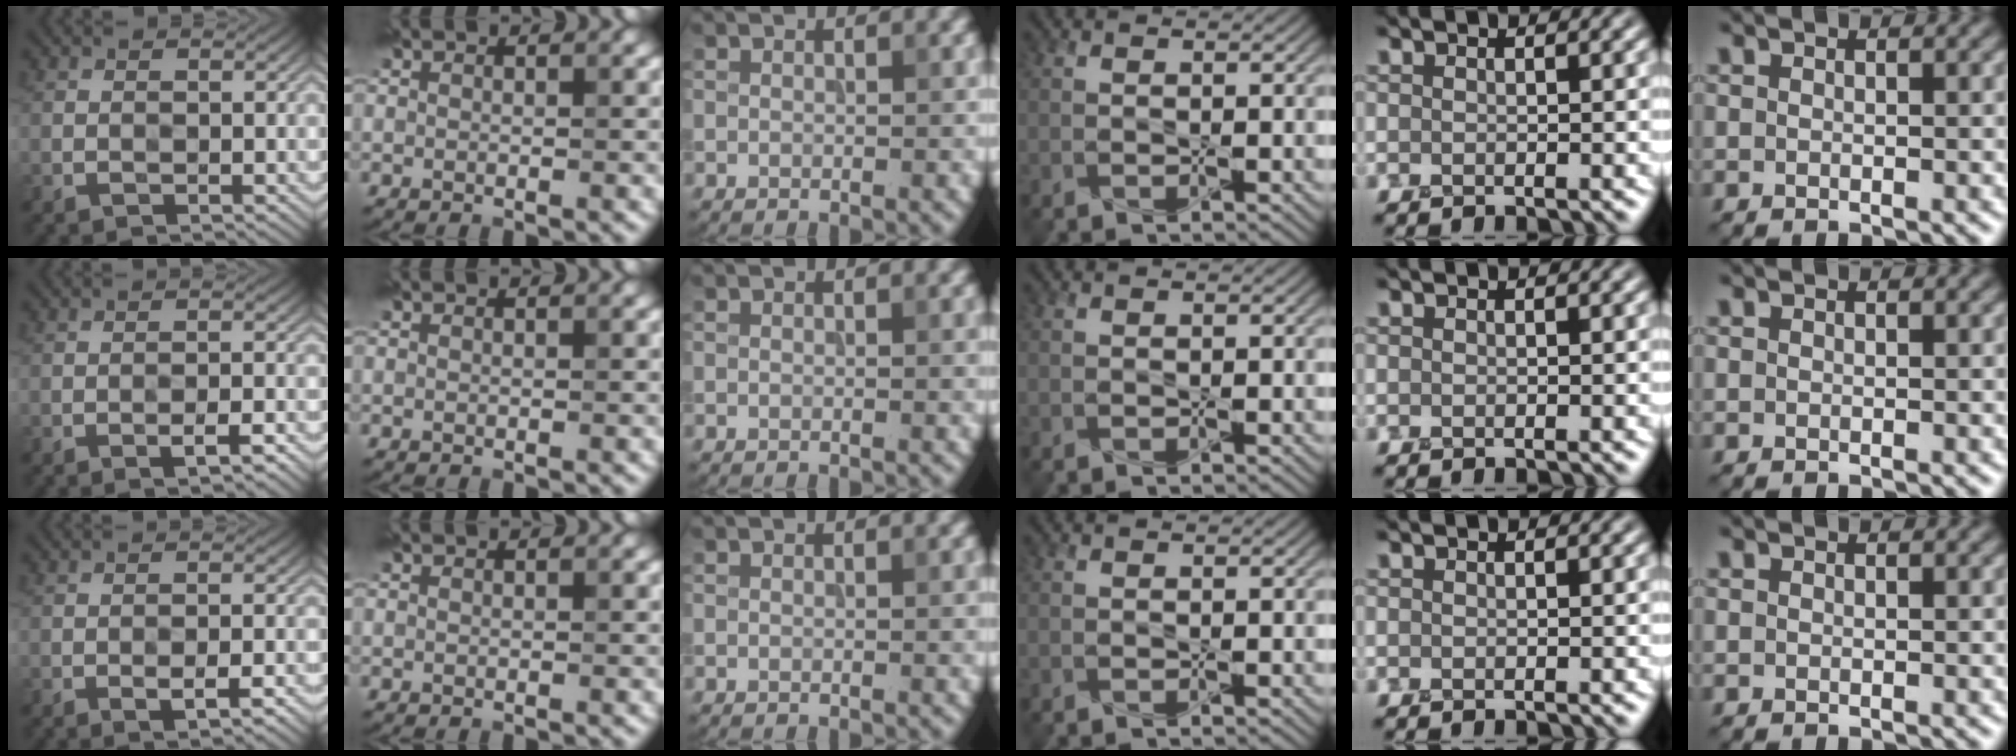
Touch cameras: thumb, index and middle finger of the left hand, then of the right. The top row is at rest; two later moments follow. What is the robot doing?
{"motion": "squeeze", "object": "air blower"}